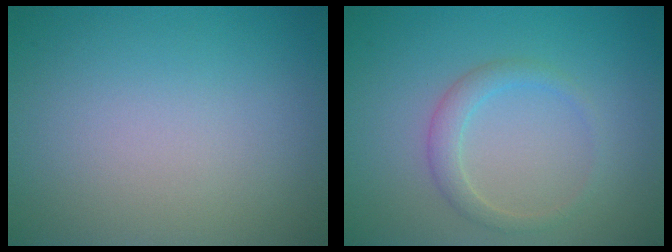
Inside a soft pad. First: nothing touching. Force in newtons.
{"total": 1.9, "press": 1.9, "slide": 0.1}